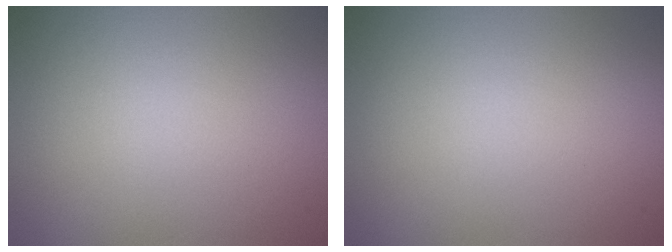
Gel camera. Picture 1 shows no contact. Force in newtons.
{"total": 0.0}